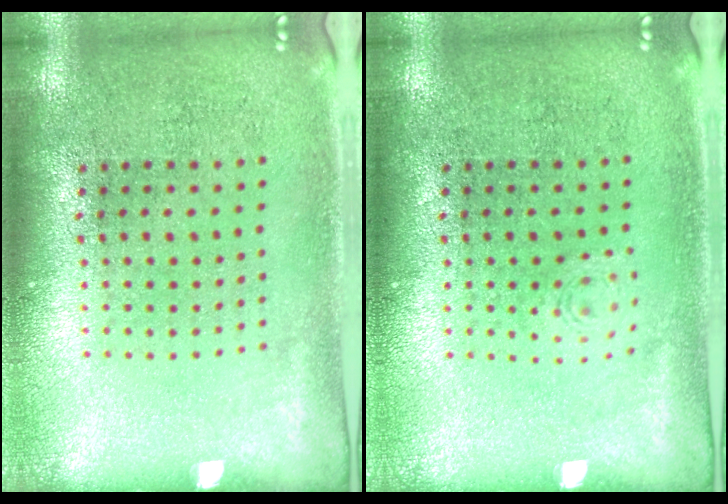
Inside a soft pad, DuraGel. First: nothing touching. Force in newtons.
{"total": 0.7, "press": 0.7, "slide": 0.1}